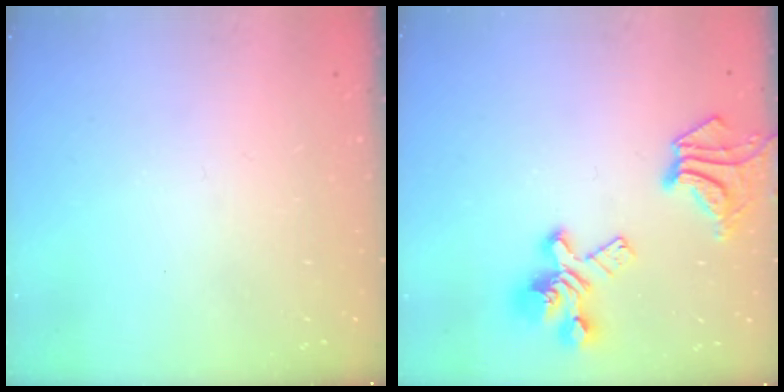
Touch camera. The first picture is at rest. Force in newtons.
{"total": 10.8, "press": 10.4, "slide": 2.6}